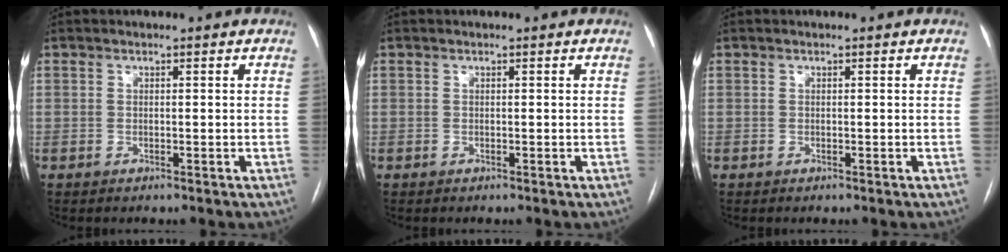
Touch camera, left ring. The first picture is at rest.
{"total": 0.0}
{"total": 0.0}